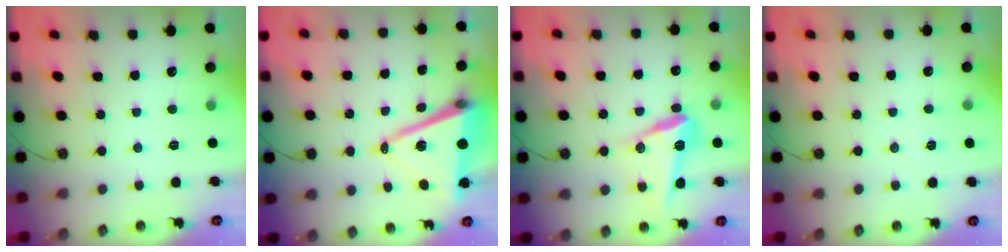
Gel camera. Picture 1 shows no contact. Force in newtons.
{"total": 12.6, "press": 12.0, "slide": 3.8}
{"total": 14.5, "press": 14.4, "slide": 1.2}
{"total": 6.2, "press": 4.3, "slide": 4.4}